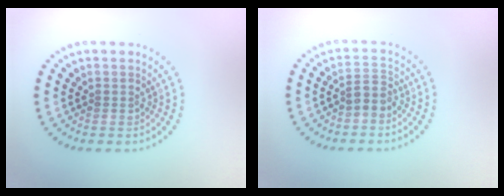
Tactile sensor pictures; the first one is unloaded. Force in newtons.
{"total": 1.8, "press": 1.6, "slide": 1.0}